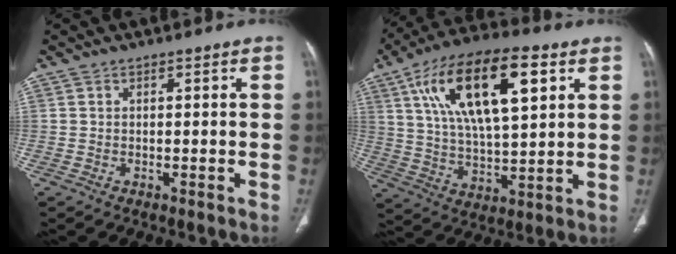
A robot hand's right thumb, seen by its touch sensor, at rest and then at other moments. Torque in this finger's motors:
{"motor_torque": [-1.77, 3.22, 0.25, 0.23, 0.64]}